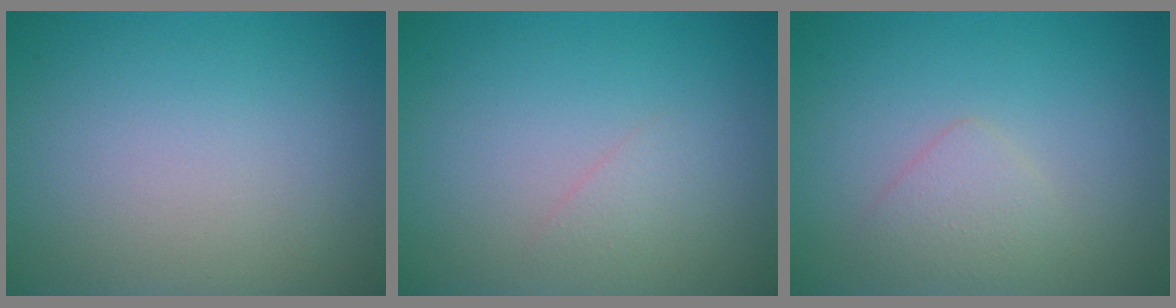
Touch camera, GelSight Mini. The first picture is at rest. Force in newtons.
{"total": 0.8, "press": 0.8, "slide": 0.0}
{"total": 1.8, "press": 1.8, "slide": 0.0}